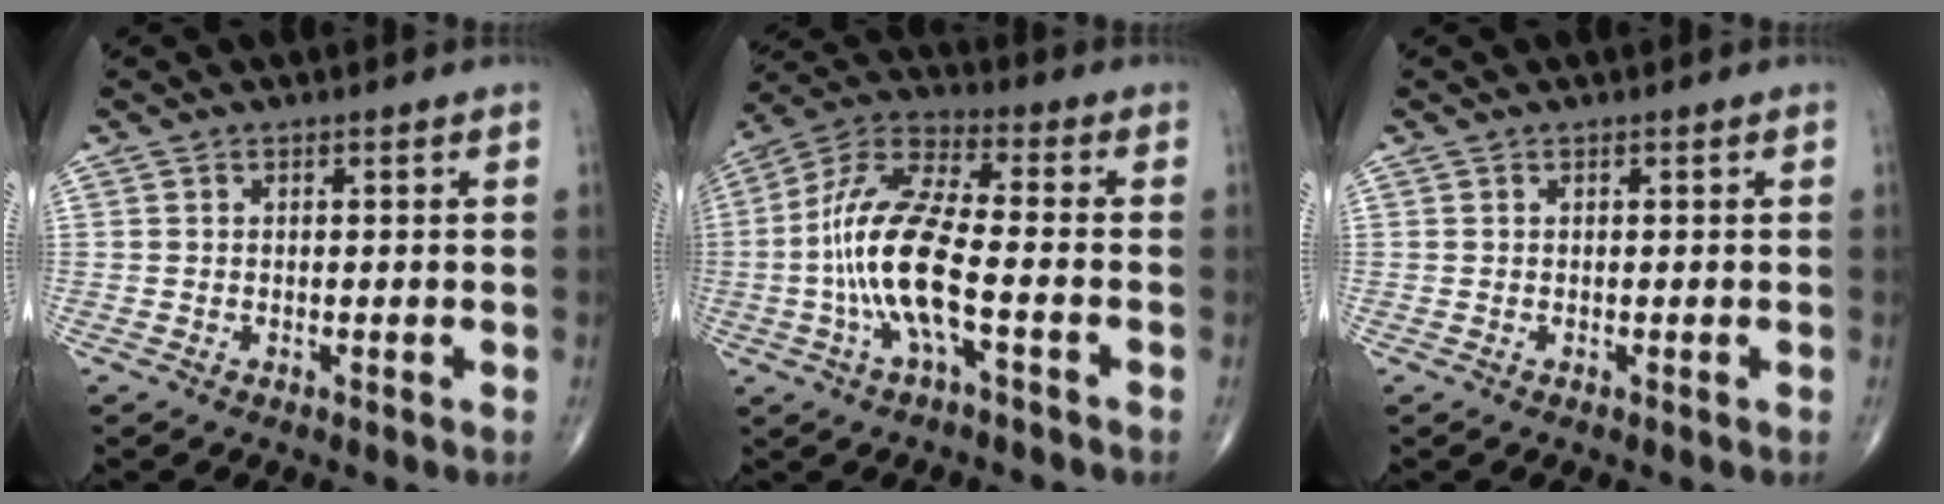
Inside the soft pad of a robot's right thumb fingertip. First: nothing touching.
{"total": 14.5, "force": [-3.2, 4.3, 13.5], "torque": [-0.293, 0.038, -0.065]}
{"total": 0.0}